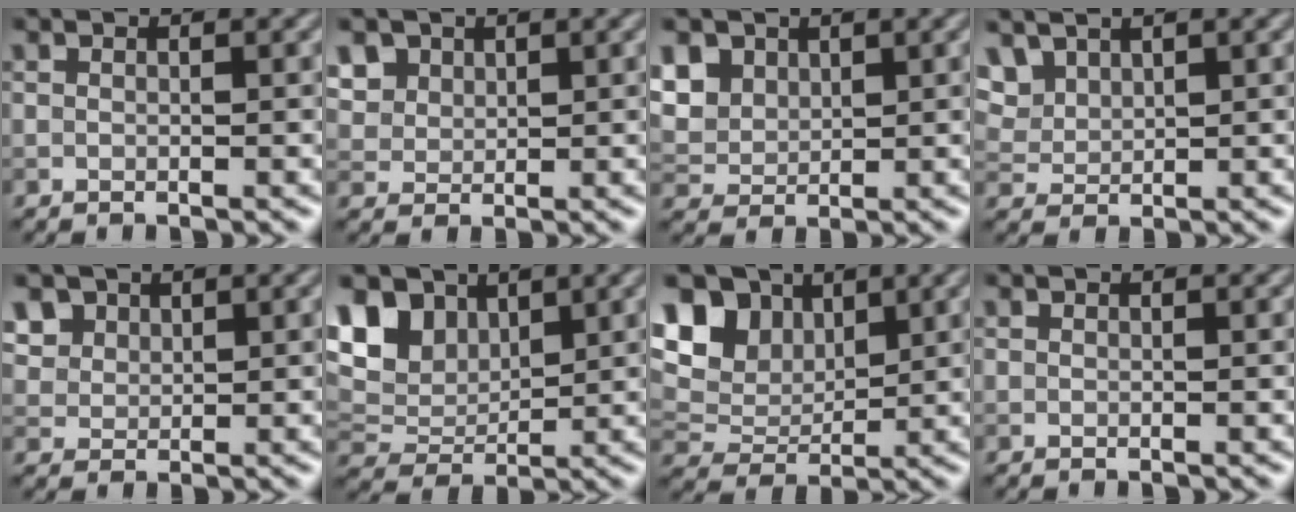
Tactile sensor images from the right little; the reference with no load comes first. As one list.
[{"total": 5.7, "force": [3.1, 4.1, 2.5], "torque": [-0.084, 0.007, 0.060]}, {"total": 5.7, "force": [2.8, 4.2, 2.8], "torque": [-0.097, 0.011, 0.058]}, {"total": 3.2, "force": [2.2, 1.8, 1.4], "torque": [-0.042, 0.001, 0.056]}, {"total": 5.2, "force": [3.0, 3.6, 2.2], "torque": [-0.076, 0.004, 0.061]}, {"total": 8.4, "force": [4.2, 5.6, 4.7], "torque": [-0.117, 0.018, 0.068]}, {"total": 10.4, "force": [5.1, 7.1, 5.6], "torque": [-0.118, 0.021, 0.085]}, {"total": 0.0}]